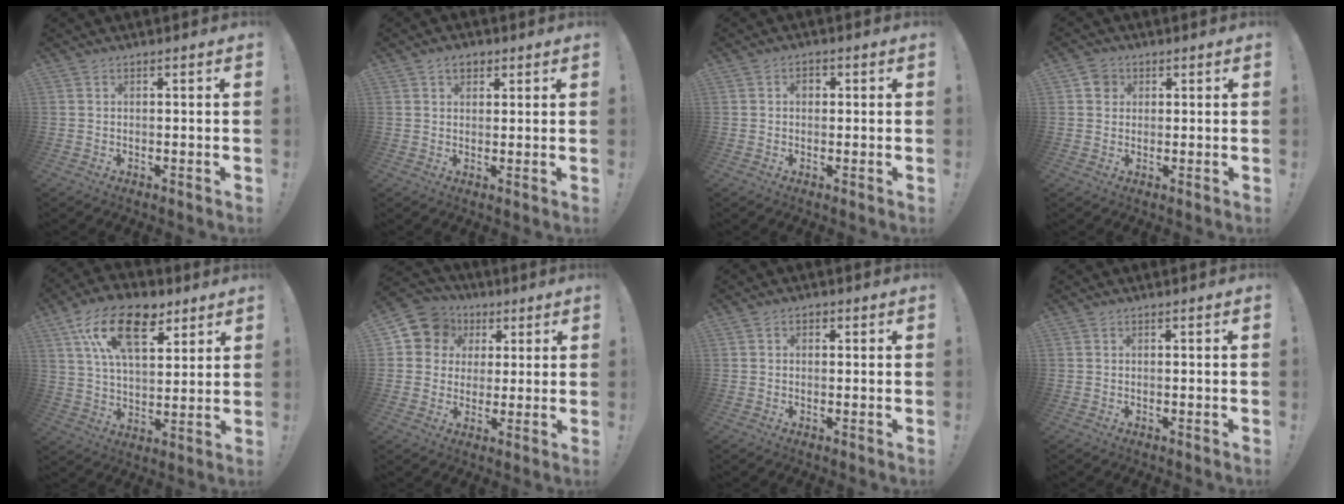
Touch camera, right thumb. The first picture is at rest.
{"total": 3.9, "force": [1.9, 2.7, 2.0], "torque": [-0.025, -0.002, 0.033]}
{"total": 1.9, "force": [0.1, 1.4, 1.3], "torque": [-0.017, 0.003, -0.002]}
{"total": 4.0, "force": [1.3, 3.6, 1.2], "torque": [-0.007, 0.001, 0.022]}
{"total": 18.4, "force": [9.3, 9.7, 12.5], "torque": [-0.214, -0.035, 0.164]}
{"total": 10.0, "force": [3.2, 9.1, 2.6], "torque": [-0.034, -0.010, 0.066]}
{"total": 1.5, "force": [0.0, 1.3, 0.8], "torque": [-0.006, 0.002, -0.001]}
{"total": 0.0}